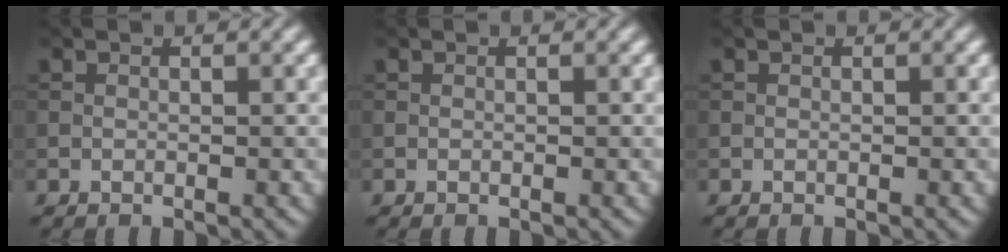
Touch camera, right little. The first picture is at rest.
{"total": 0.0}
{"total": 0.0}